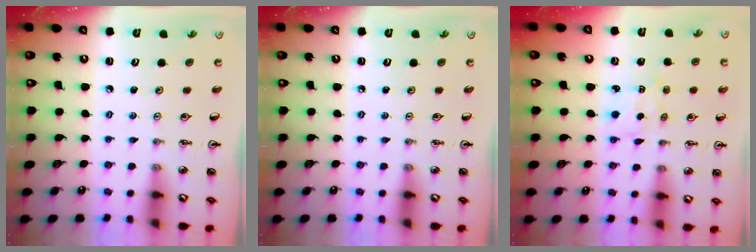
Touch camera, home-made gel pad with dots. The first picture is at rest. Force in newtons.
{"total": 0.0}
{"total": 2.8, "press": 2.8, "slide": 0.4}